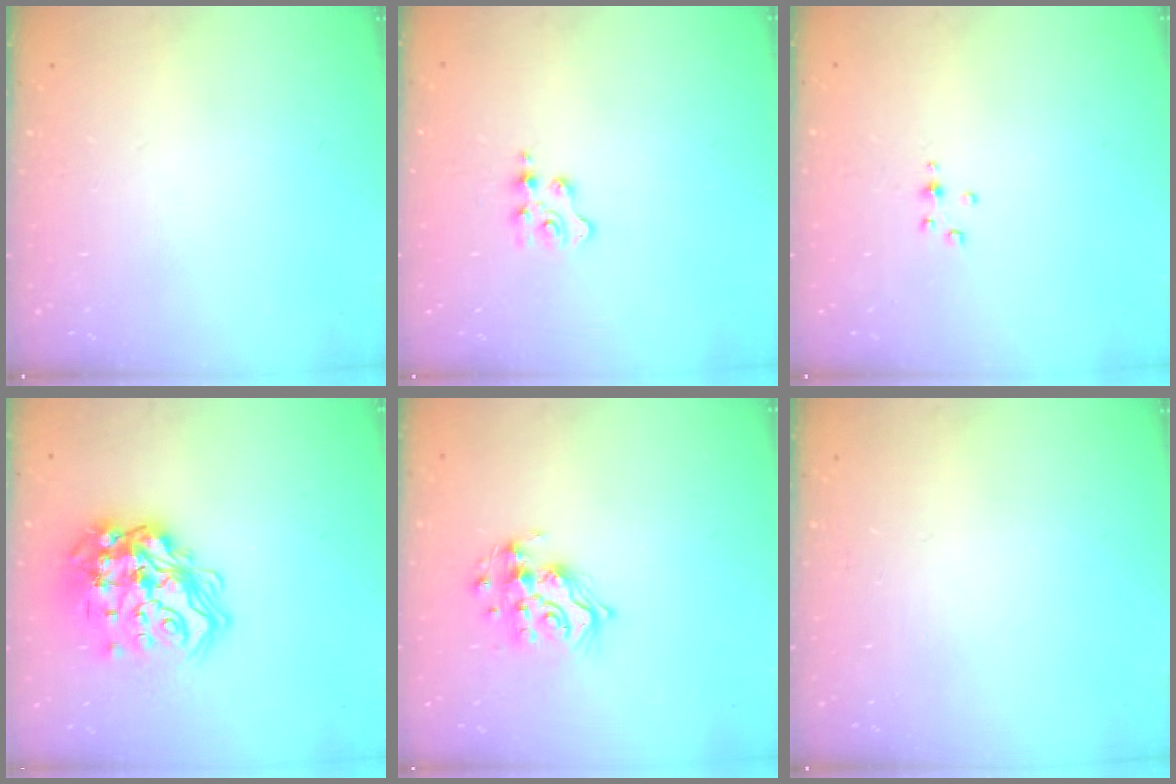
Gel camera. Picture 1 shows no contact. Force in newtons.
{"total": 2.9, "press": 2.9, "slide": 0.4}
{"total": 3.1, "press": 3.1, "slide": 0.4}
{"total": 21.4, "press": 21.3, "slide": 1.7}
{"total": 13.4, "press": 13.4, "slide": 1.1}
{"total": 0.0}